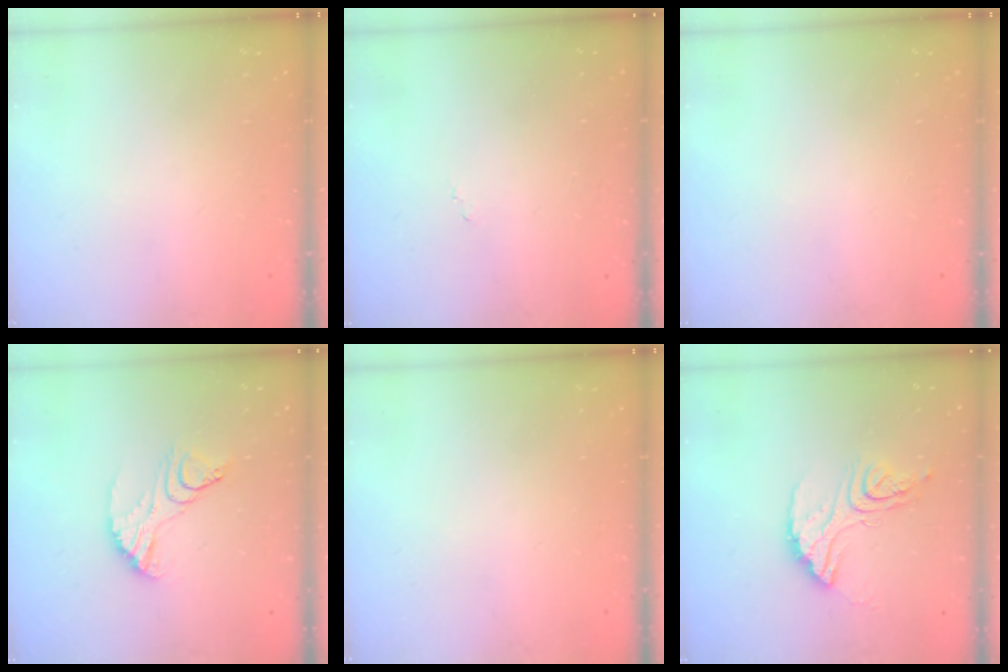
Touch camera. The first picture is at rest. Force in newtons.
{"total": 7.5, "press": 7.5, "slide": 0.6}
{"total": 0.0}
{"total": 11.2, "press": 11.2, "slide": 1.0}
{"total": 0.0}
{"total": 13.1, "press": 13.1, "slide": 1.0}